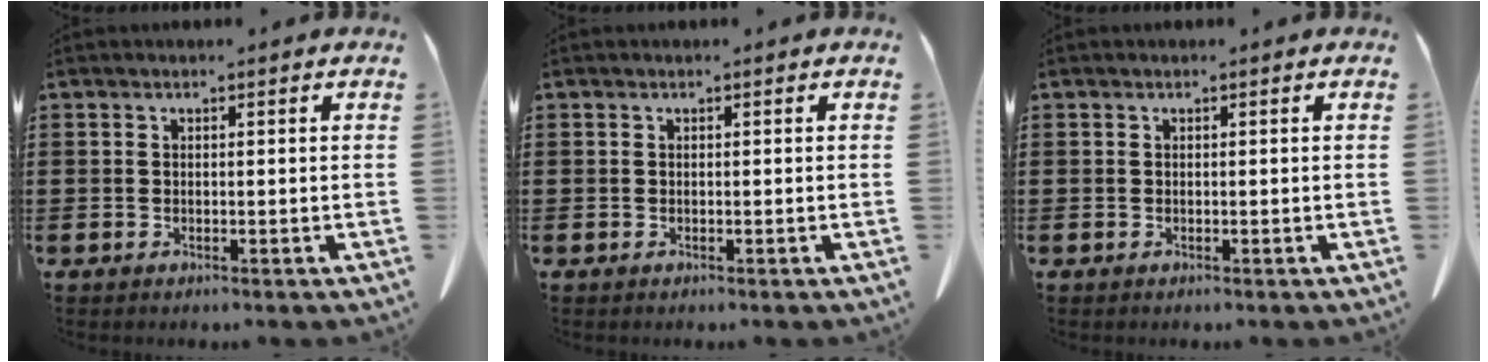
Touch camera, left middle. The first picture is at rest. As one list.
[{"total": 0.0}, {"total": 0.0}]